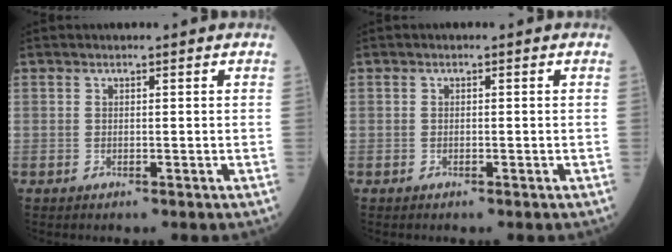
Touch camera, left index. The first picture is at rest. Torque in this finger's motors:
{"motor_torque": [0.00, 0.00, 0.00, 0.00]}